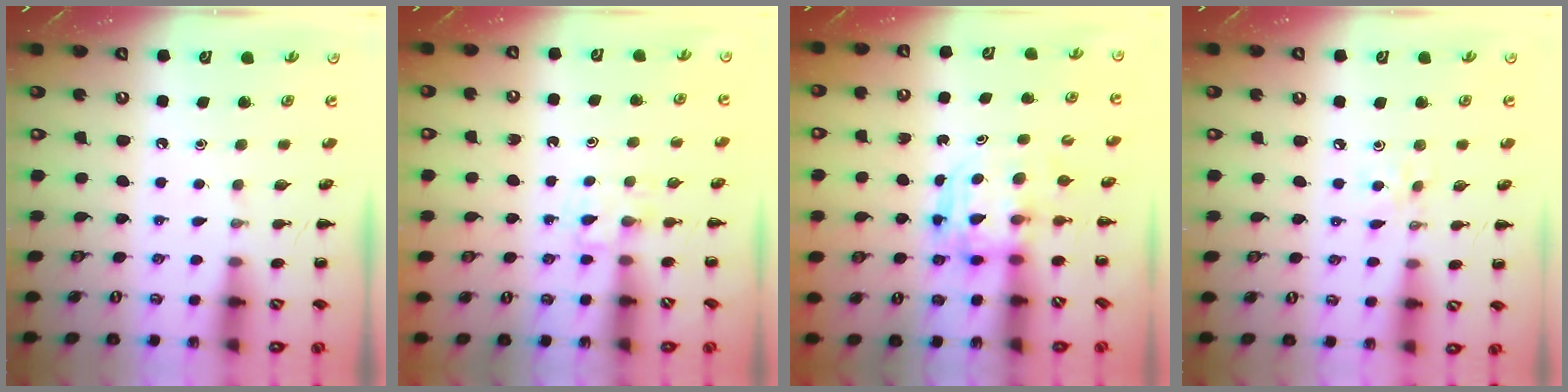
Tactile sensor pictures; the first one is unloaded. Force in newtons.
{"total": 3.4, "press": 3.2, "slide": 1.3}
{"total": 3.6, "press": 3.6, "slide": 0.3}
{"total": 3.0, "press": 2.8, "slide": 1.0}